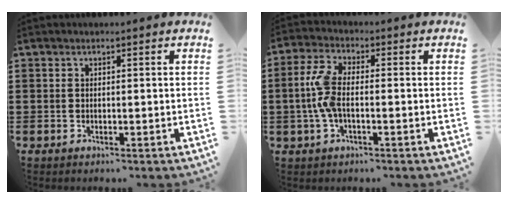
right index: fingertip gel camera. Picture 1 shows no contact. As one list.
[{"total": 6.6, "force": [-0.6, 2.9, 5.9], "torque": [-0.149, -0.005, -0.021]}]